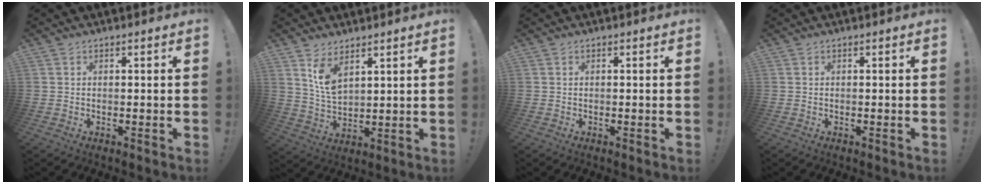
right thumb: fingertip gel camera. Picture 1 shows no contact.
{"total": 8.0, "force": [5.4, 3.6, 4.7], "torque": [-0.075, -0.035, 0.099]}
{"total": 0.0}
{"total": 0.0}